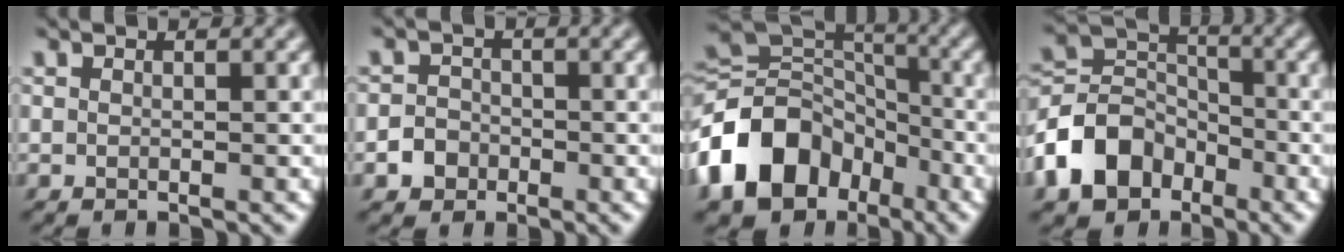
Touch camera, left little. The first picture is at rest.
{"total": 2.4, "force": [-1.1, 2.0, 0.6], "torque": [0.004, 0.001, -0.027]}
{"total": 12.3, "force": [-5.5, 9.0, 6.4], "torque": [-0.140, 0.004, -0.112]}
{"total": 7.2, "force": [-3.8, 5.2, 3.3], "torque": [-0.063, 0.005, -0.087]}